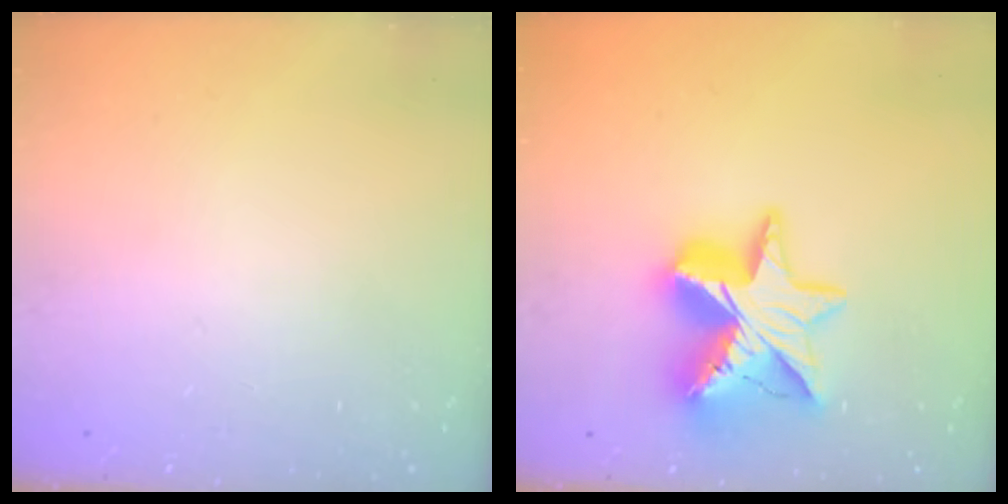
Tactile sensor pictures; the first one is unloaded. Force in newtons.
{"total": 18.3, "press": 18.2, "slide": 1.3}